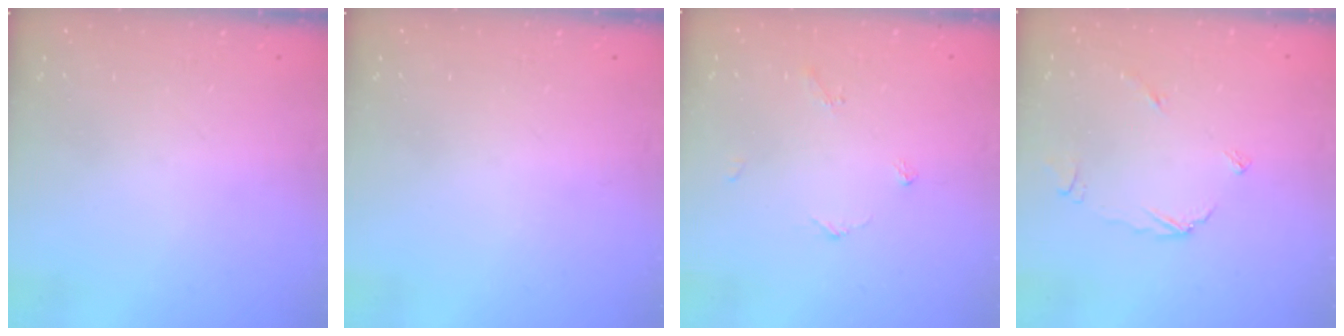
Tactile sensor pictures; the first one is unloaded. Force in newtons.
{"total": 0.0}
{"total": 2.8, "press": 2.8, "slide": 0.4}
{"total": 3.8, "press": 3.8, "slide": 0.5}